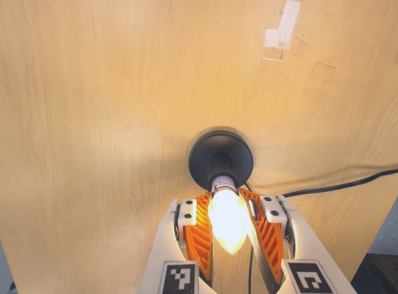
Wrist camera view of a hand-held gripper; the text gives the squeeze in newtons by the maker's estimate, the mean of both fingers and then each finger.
{"total": 18.8, "left": 24.0, "right": 13.5}